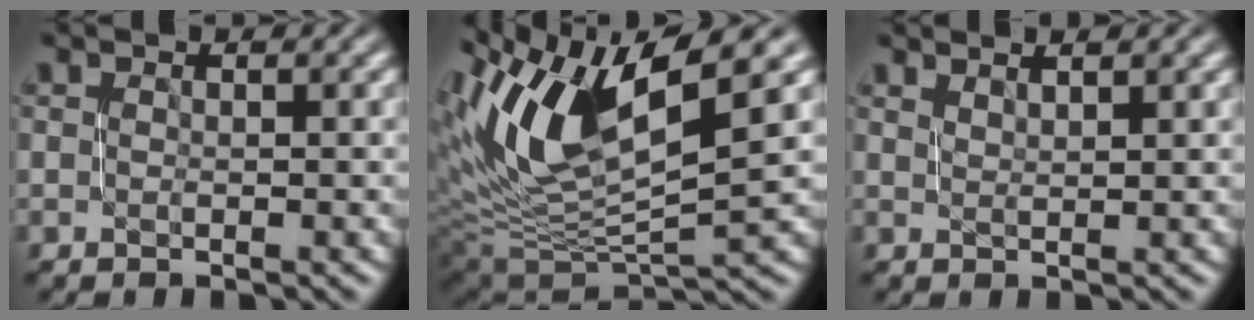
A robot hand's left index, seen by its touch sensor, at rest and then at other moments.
{"total": 10.5, "force": [4.9, 3.8, 8.6], "torque": [-0.164, 0.007, 0.098]}
{"total": 1.6, "force": [1.5, 0.2, 0.3], "torque": [0.004, 0.003, 0.017]}